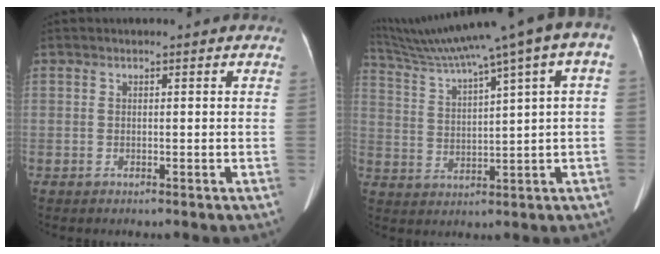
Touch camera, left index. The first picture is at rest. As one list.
[{"total": 15.6, "force": [9.5, 0.4, 12.4], "torque": [-0.206, 0.043, 0.149]}]